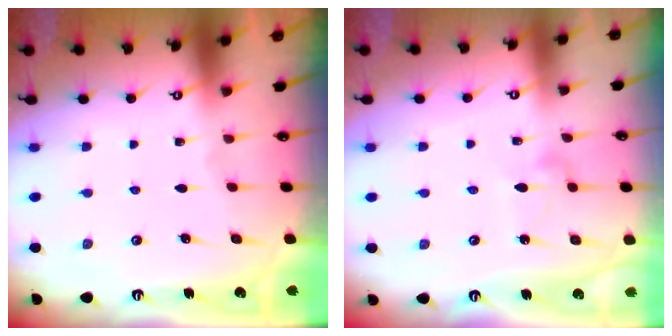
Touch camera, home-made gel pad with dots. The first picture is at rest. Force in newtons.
{"total": 5.7, "press": 5.7, "slide": 0.4}